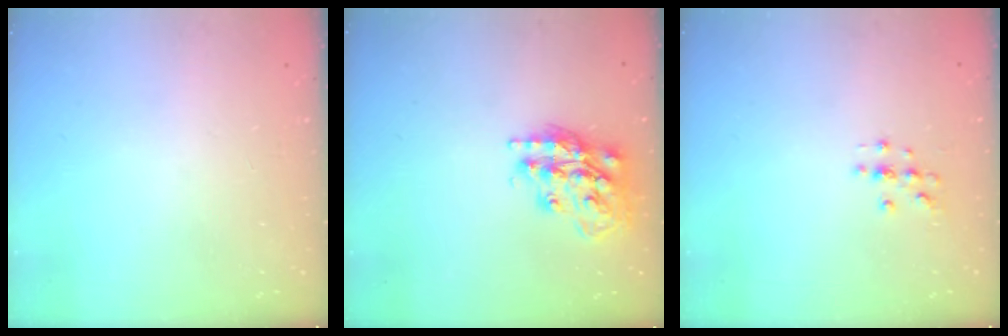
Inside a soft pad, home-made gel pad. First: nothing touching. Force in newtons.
{"total": 16.6, "press": 16.5, "slide": 1.1}
{"total": 2.0, "press": 2.0, "slide": 0.2}